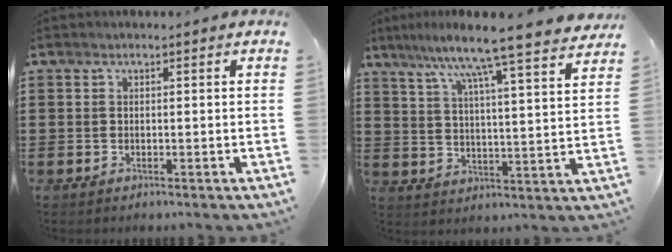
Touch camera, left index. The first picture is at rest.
{"total": 9.1, "force": [7.8, -1.0, 4.5], "torque": [-0.110, -0.053, 0.125]}